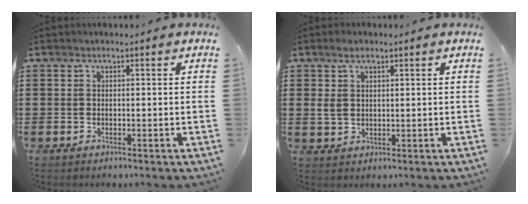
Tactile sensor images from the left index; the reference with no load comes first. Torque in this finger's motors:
{"motor_torque": [0.17, 0.20, 0.12, 0.09]}